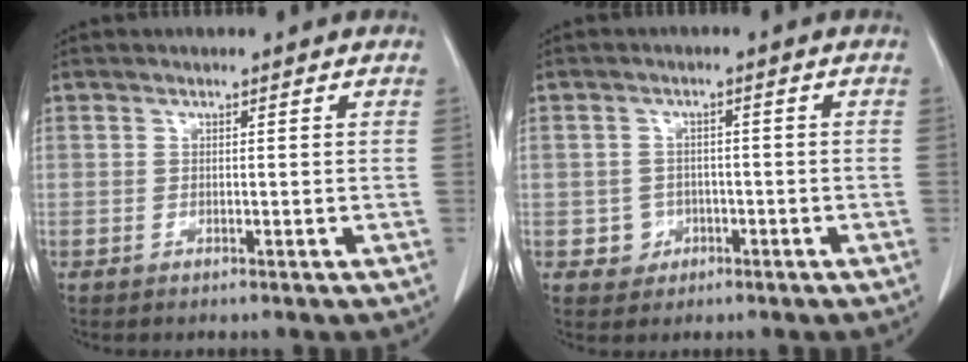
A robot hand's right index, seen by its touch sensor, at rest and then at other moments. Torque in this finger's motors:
{"motor_torque": [-0.04, 0.06, -0.27, -0.10]}